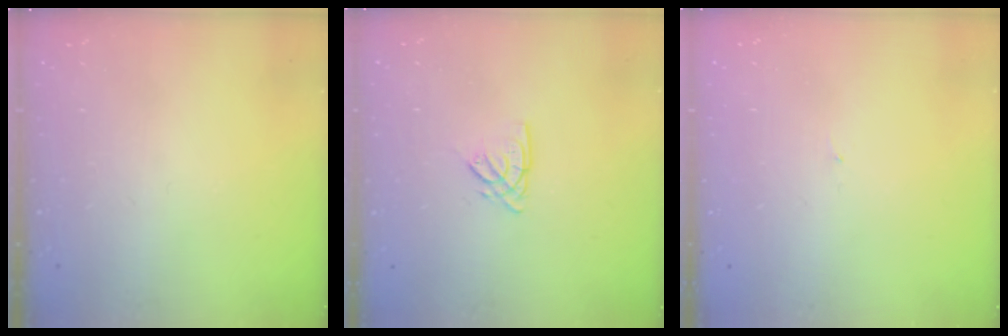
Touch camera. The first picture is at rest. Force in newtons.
{"total": 3.1, "press": 3.1, "slide": 0.3}
{"total": 0.8, "press": 0.8, "slide": 0.1}